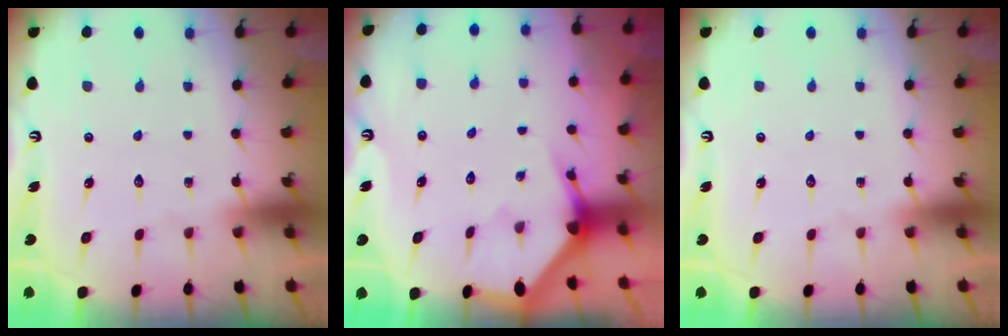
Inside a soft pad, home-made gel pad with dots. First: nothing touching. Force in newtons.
{"total": 2.9, "press": 2.9, "slide": 0.2}
{"total": 0.0}